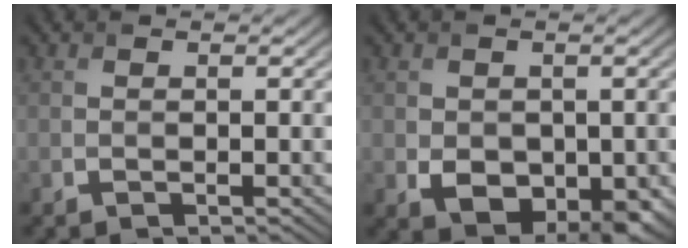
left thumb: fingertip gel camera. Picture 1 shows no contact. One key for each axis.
{"total": 4.7, "fx": -0.5, "fy": 3.6, "fz": 3.0, "tx": -0.059, "ty": -0.020, "tz": -0.001}